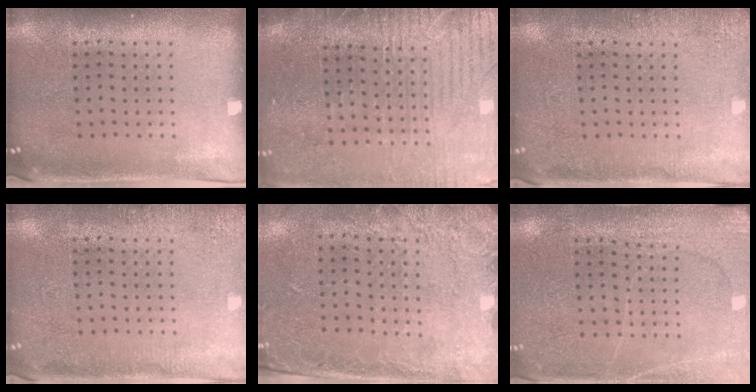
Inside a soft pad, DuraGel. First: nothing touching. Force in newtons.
{"total": 3.7, "press": 3.3, "slide": 1.5}
{"total": 2.5, "press": 2.4, "slide": 0.5}
{"total": 2.5, "press": 2.4, "slide": 0.5}
{"total": 2.6, "press": 1.9, "slide": 1.8}
{"total": 2.7, "press": 2.7, "slide": 0.4}